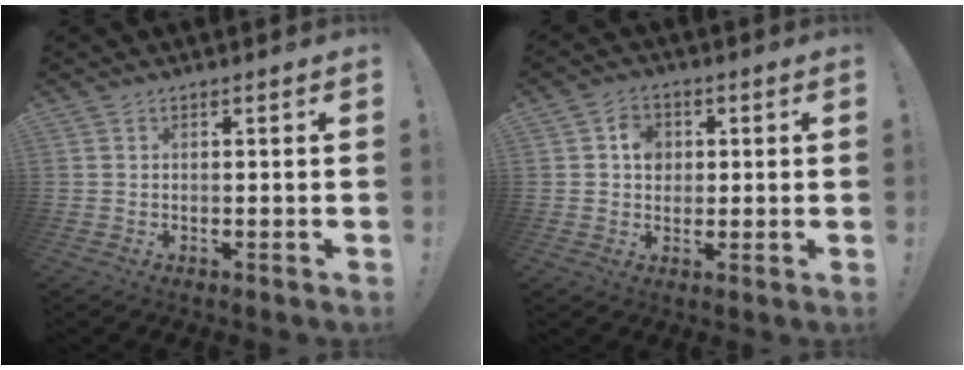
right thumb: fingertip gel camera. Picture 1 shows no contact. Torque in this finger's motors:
{"motor_torque": [0.13, 0.02, 0.07, 0.06, 0.08]}